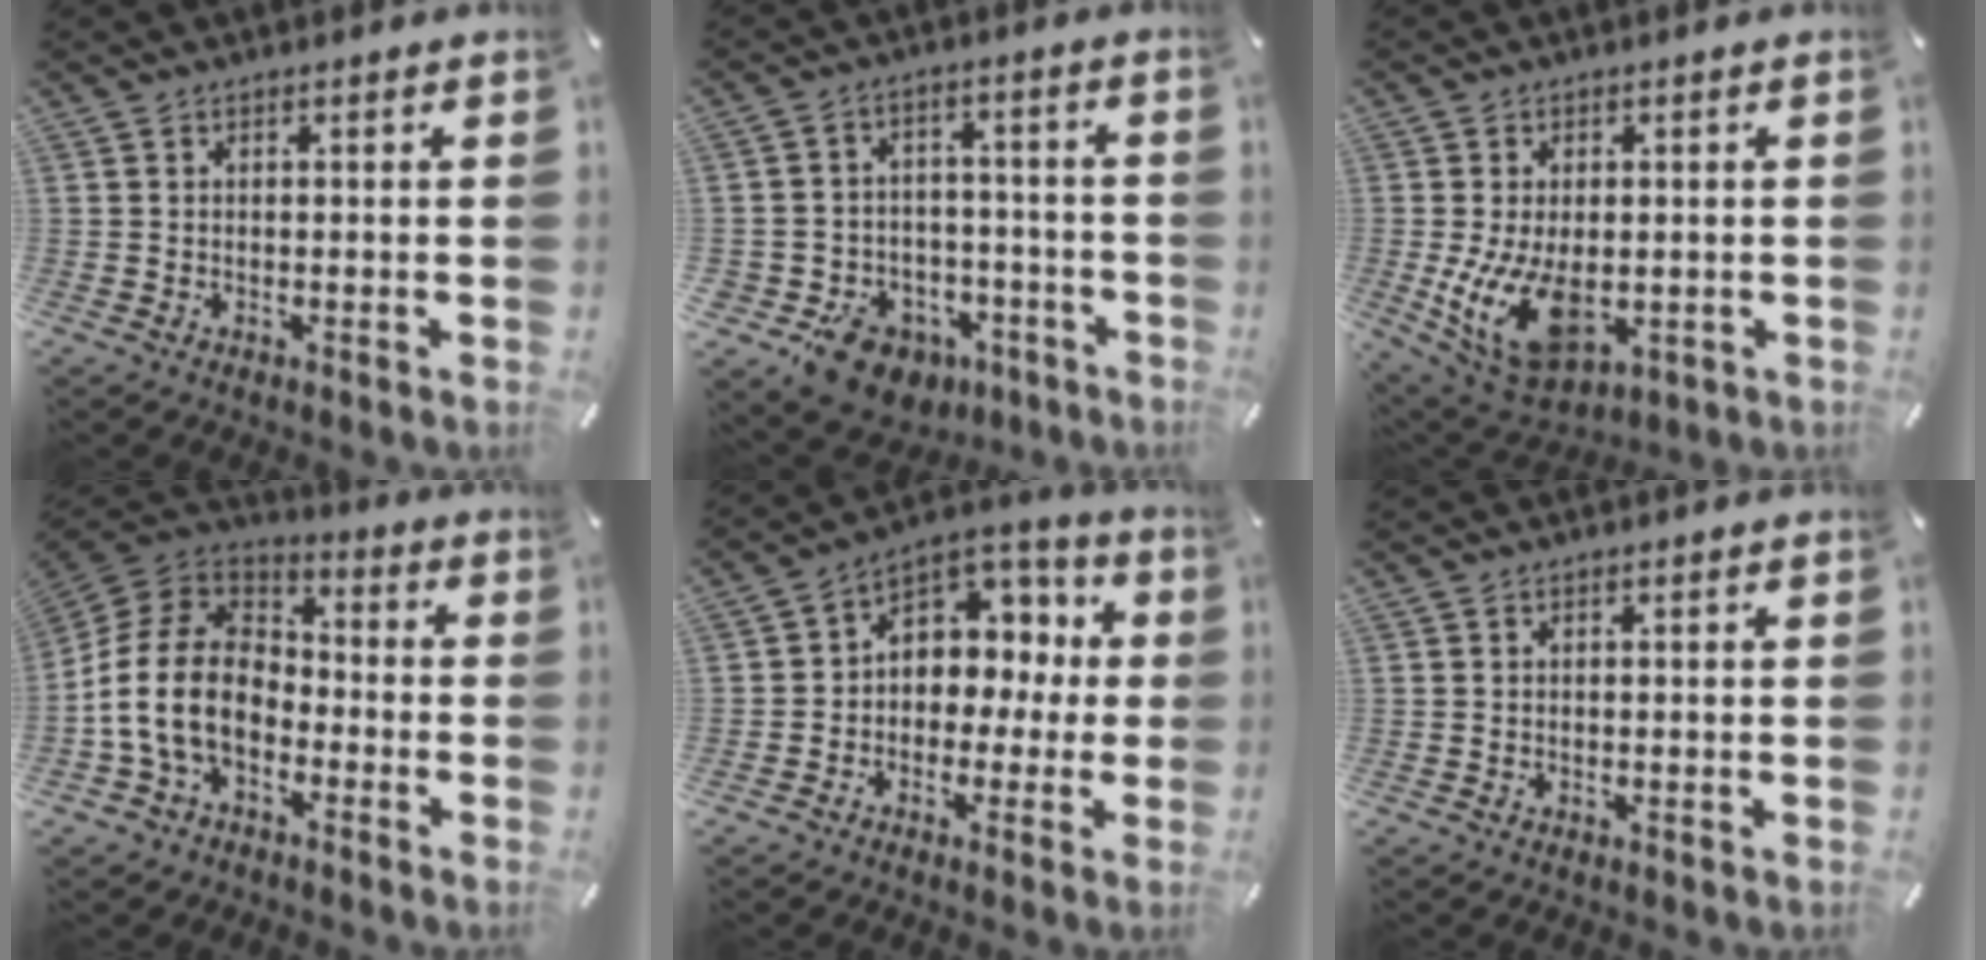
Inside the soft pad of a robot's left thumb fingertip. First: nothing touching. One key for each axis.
{"total": 10.2, "fx": -6.3, "fy": 7.4, "fz": 3.1, "tx": -0.046, "ty": 0.049, "tz": -0.106}
{"total": 13.3, "fx": -1.6, "fy": 8.6, "fz": 10.0, "tx": -0.195, "ty": -0.008, "tz": -0.021}
{"total": 14.8, "fx": -5.6, "fy": 10.3, "fz": 9.1, "tx": -0.201, "ty": 0.035, "tz": -0.105}
{"total": 8.0, "fx": 0.9, "fy": 7.4, "fz": 3.0, "tx": -0.048, "ty": -0.015, "tz": 0.020}
{"total": 0.0}